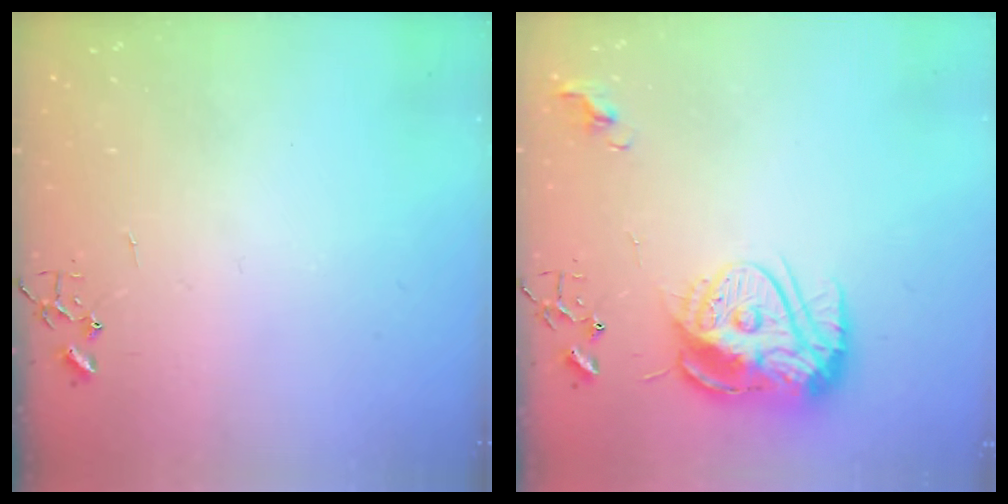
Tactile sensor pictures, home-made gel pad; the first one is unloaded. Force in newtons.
{"total": 15.9, "press": 15.8, "slide": 1.6}